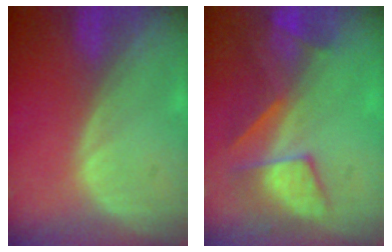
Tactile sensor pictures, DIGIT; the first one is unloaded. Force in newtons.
{"total": 8.0, "press": 7.5, "slide": 2.7}